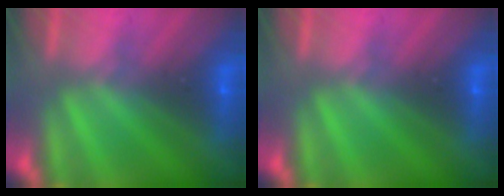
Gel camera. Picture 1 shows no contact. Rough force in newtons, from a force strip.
{"total": 0.0}